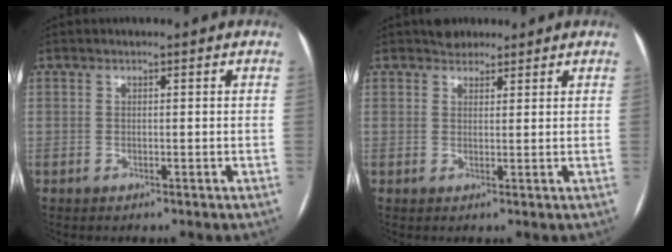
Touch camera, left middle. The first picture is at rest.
{"total": 2.7, "force": [2.2, 1.5, 0.4], "torque": [-0.005, 0.010, 0.034]}